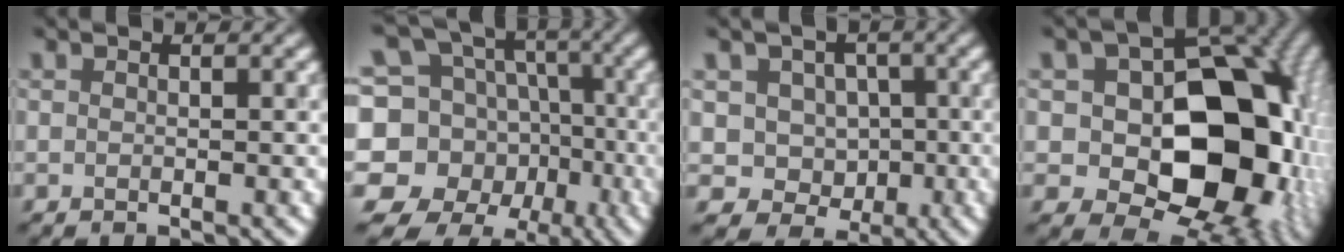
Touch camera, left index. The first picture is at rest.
{"total": 13.3, "force": [-3.5, 11.6, 5.4], "torque": [-0.146, -0.002, -0.049]}
{"total": 3.5, "force": [-0.4, 3.3, 1.0], "torque": [-0.011, -0.003, -0.008]}
{"total": 15.9, "force": [-0.6, 11.0, 11.4], "torque": [-0.110, -0.007, 0.005]}